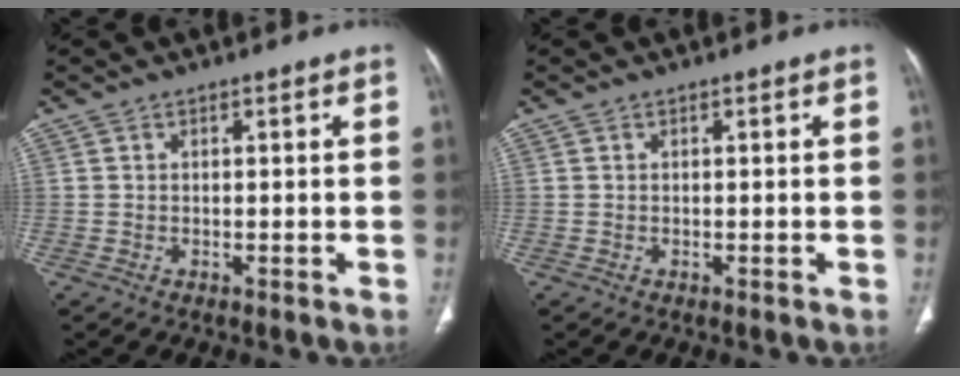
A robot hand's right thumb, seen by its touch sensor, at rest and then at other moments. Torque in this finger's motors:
{"motor_torque": [0.00, 0.00, 0.00, 0.00, 0.00]}